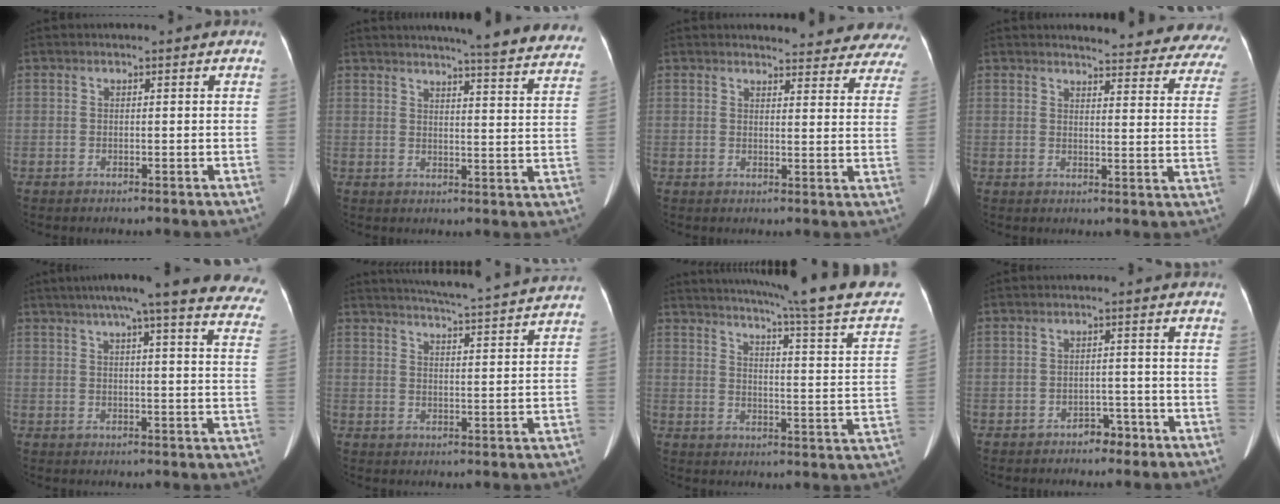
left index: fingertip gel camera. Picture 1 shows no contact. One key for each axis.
{"total": 23.3, "fx": 21.4, "fy": 1.3, "fz": 9.0, "tx": -0.110, "ty": -0.072, "tz": 0.234}
{"total": 17.4, "fx": 16.6, "fy": 3.7, "fz": 3.5, "tx": -0.009, "ty": -0.061, "tz": 0.161}
{"total": 21.0, "fx": 20.0, "fy": 3.5, "fz": 5.1, "tx": -0.038, "ty": -0.088, "tz": 0.203}
{"total": 27.7, "fx": 23.7, "fy": 2.5, "fz": 14.1, "tx": -0.160, "ty": -0.031, "tz": 0.270}
{"total": 18.1, "fx": 16.8, "fy": -0.4, "fz": 6.6, "tx": -0.110, "ty": -0.012, "tz": 0.214}
{"total": 24.0, "fx": 20.3, "fy": -0.7, "fz": 12.6, "tx": -0.180, "ty": -0.053, "tz": 0.248}
{"total": 2.8, "fx": -2.1, "fy": 1.5, "fz": 1.1, "tx": -0.014, "ty": 0.006, "tz": -0.028}